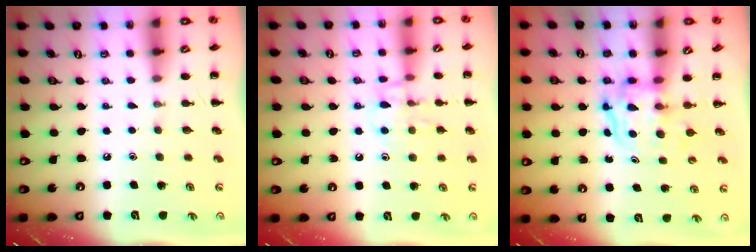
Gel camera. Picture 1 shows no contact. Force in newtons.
{"total": 10.3, "press": 10.3, "slide": 0.5}
{"total": 3.6, "press": 3.5, "slide": 0.3}